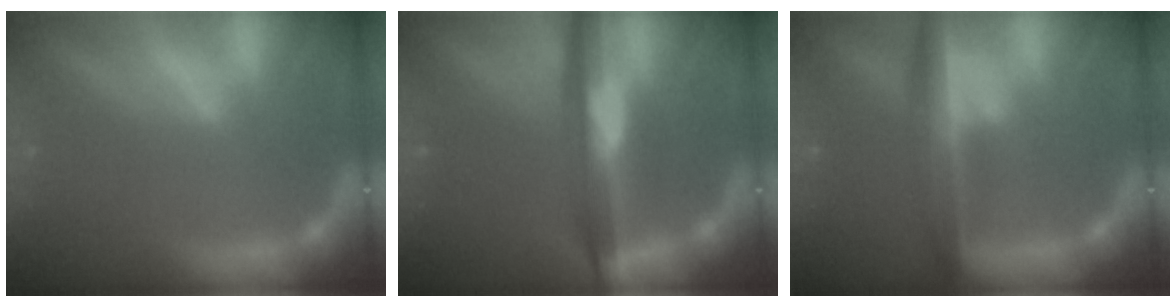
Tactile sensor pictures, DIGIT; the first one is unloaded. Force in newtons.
{"total": 7.1}
{"total": 5.5}